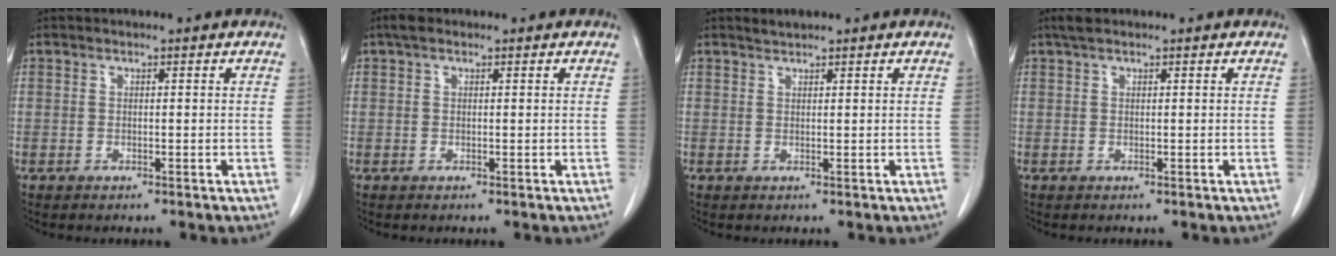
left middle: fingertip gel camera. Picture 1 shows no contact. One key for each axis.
{"total": 1.5, "fx": 1.0, "fy": 0.8, "fz": 0.9, "tx": -0.018, "ty": 0.017, "tz": 0.015}
{"total": 1.1, "fx": 1.0, "fy": 0.1, "fz": 0.3, "tx": -0.013, "ty": 0.003, "tz": 0.022}
{"total": 1.7, "fx": 1.3, "fy": 0.5, "fz": 1.0, "tx": -0.022, "ty": 0.017, "tz": 0.024}